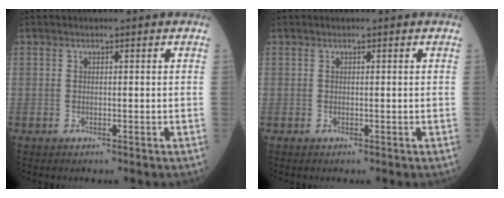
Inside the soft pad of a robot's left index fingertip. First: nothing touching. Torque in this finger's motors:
{"motor_torque": [0.08, 0.08, 0.01, 0.01]}